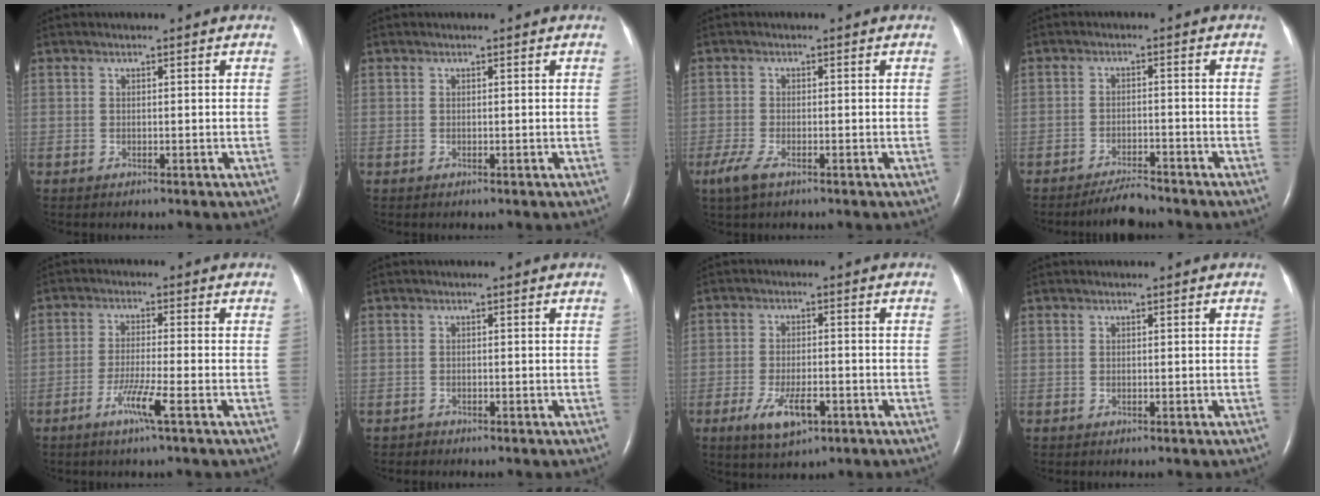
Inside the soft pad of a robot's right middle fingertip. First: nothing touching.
{"total": 0.0}
{"total": 3.5, "force": [-2.1, 1.0, 2.6], "torque": [-0.066, -0.008, -0.041]}
{"total": 4.0, "force": [-3.8, 0.5, 1.3], "torque": [-0.027, -0.013, -0.065]}
{"total": 5.0, "force": [-2.6, -0.6, 4.2], "torque": [-0.086, -0.011, -0.053]}
{"total": 0.6, "force": [-0.5, 0.2, -0.2], "torque": [-0.002, -0.001, -0.011]}
{"total": 6.4, "force": [-3.1, 2.3, 5.1], "torque": [-0.101, -0.008, -0.047]}
{"total": 0.0}